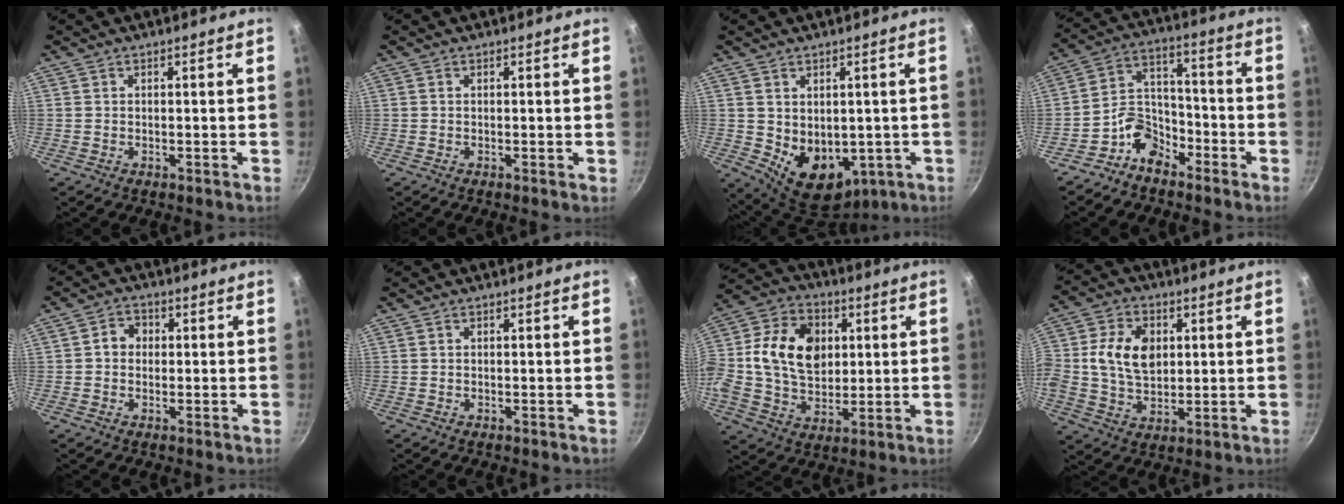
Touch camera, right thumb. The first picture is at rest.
{"total": 0.0}
{"total": 11.2, "force": [-0.5, 8.2, 7.6], "torque": [-0.088, -0.023, 0.020]}
{"total": 8.8, "force": [-5.8, 5.7, 3.3], "torque": [-0.029, 0.069, -0.124]}
{"total": 3.8, "force": [0.1, 3.3, 1.9], "torque": [-0.009, 0.011, -0.006]}
{"total": 0.0}
{"total": 18.5, "force": [2.7, 13.4, 12.5], "torque": [-0.208, 0.015, 0.036]}
{"total": 11.7, "force": [1.7, 8.3, 8.1], "torque": [-0.129, 0.002, 0.025]}